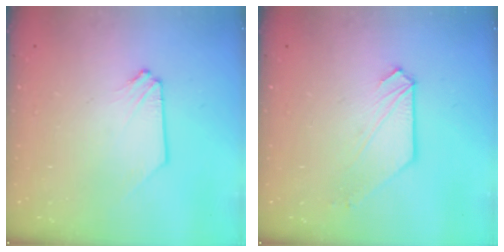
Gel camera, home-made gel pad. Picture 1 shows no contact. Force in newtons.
{"total": 2.2, "press": 2.2, "slide": 0.3}